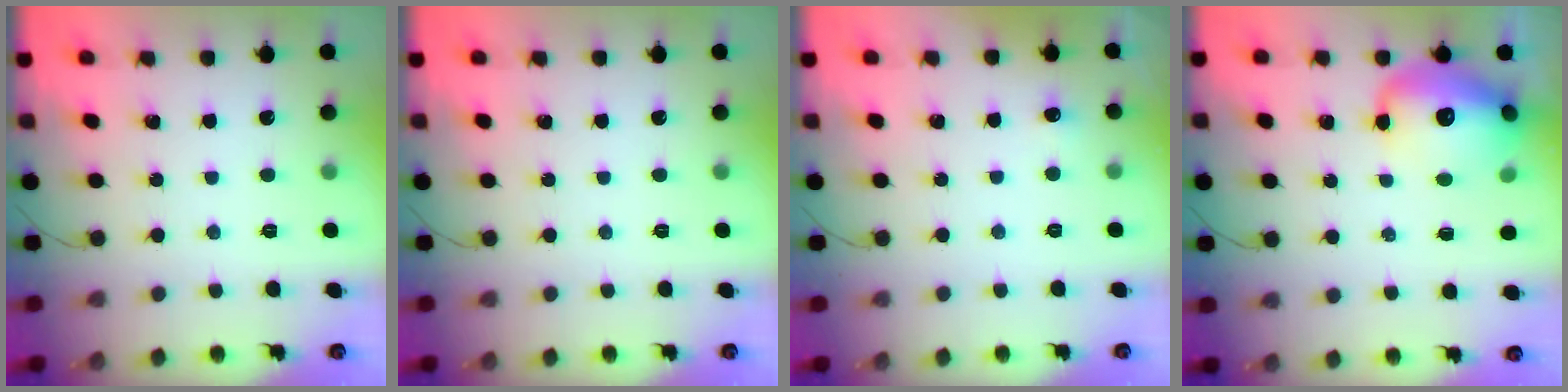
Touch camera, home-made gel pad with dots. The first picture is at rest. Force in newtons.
{"total": 0.0}
{"total": 3.6, "press": 3.5, "slide": 1.1}
{"total": 17.5, "press": 17.1, "slide": 4.0}